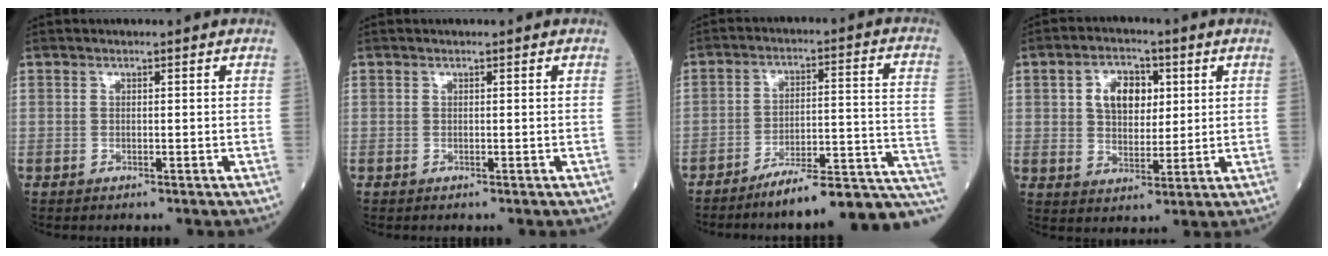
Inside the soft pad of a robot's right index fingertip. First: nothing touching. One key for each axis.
{"total": 0.0}
{"total": 17.5, "fx": -14.7, "fy": 1.1, "fz": 9.5, "tx": -0.072, "ty": 0.041, "tz": -0.209}
{"total": 7.3, "fx": 2.2, "fy": 4.6, "fz": 5.2, "tx": -0.094, "ty": 0.013, "tz": 0.041}